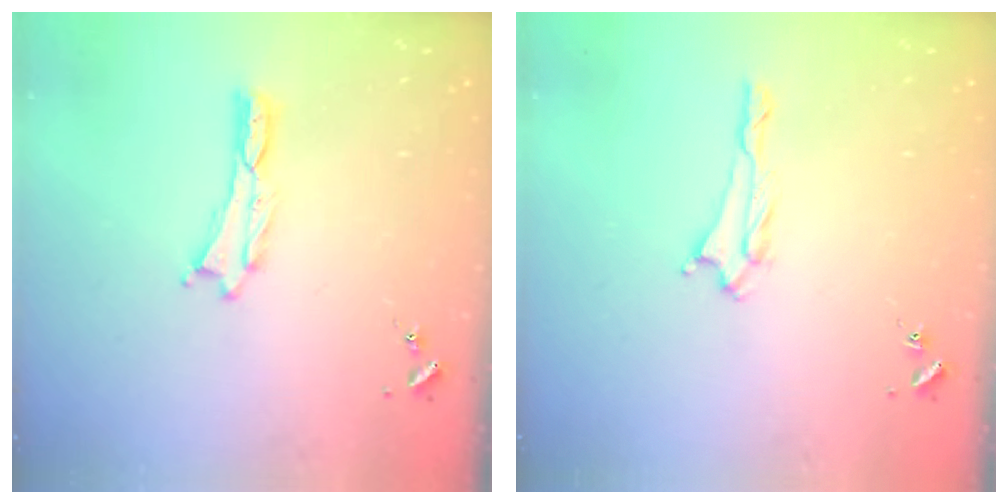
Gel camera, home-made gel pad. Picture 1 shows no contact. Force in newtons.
{"total": 1.7, "press": 1.7, "slide": 0.3}